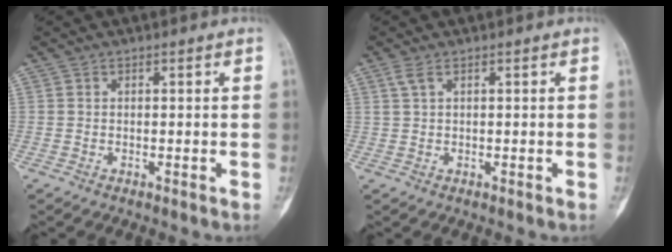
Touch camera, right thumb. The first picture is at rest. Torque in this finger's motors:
{"motor_torque": [-0.45, 0.53, 0.58, 0.07, -0.02]}